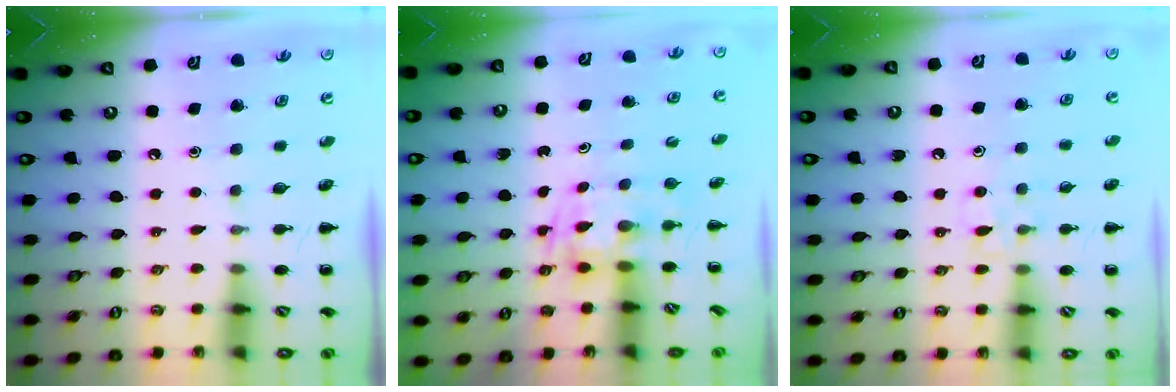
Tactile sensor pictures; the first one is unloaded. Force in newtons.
{"total": 2.8, "press": 2.5, "slide": 1.3}
{"total": 7.4, "press": 7.1, "slide": 2.1}